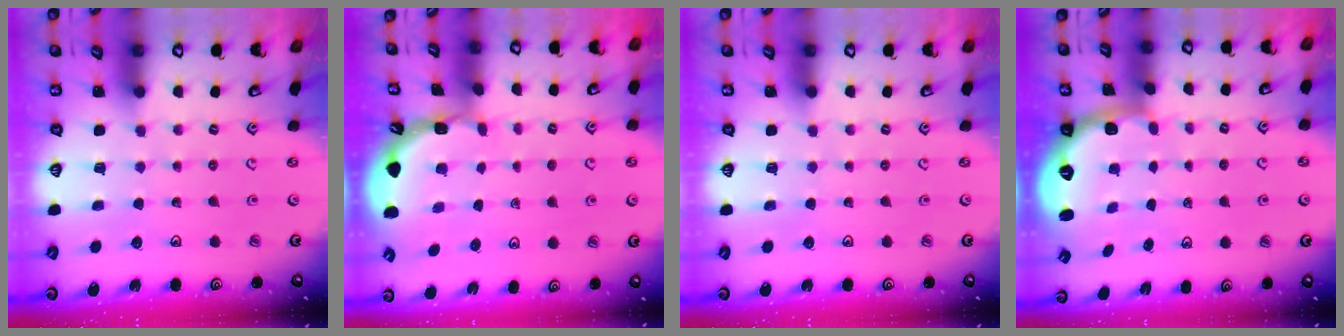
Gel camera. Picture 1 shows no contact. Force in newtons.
{"total": 1.7, "press": 1.7, "slide": 0.1}
{"total": 0.0}
{"total": 2.7, "press": 1.7, "slide": 2.1}